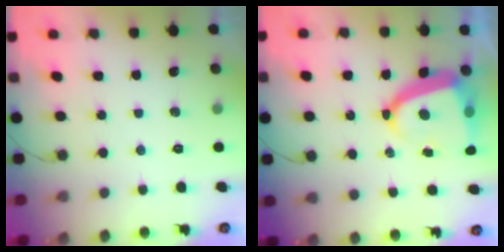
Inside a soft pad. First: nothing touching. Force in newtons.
{"total": 12.8, "press": 12.7, "slide": 1.6}